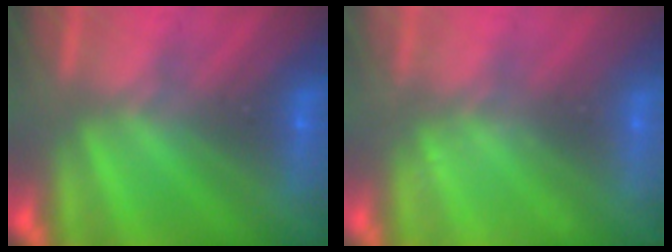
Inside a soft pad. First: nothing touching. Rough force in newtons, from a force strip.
{"total": 2.4}